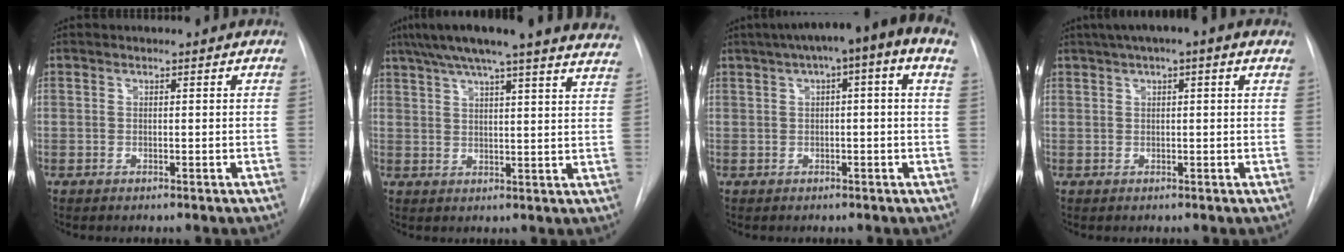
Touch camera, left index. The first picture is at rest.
{"total": 25.2, "force": [22.0, 1.2, 12.3], "torque": [-0.192, -0.015, 0.267]}
{"total": 11.7, "force": [5.7, 1.2, 10.1], "torque": [-0.148, 0.053, 0.069]}
{"total": 7.0, "force": [4.1, 0.9, 5.6], "torque": [-0.086, 0.041, 0.058]}